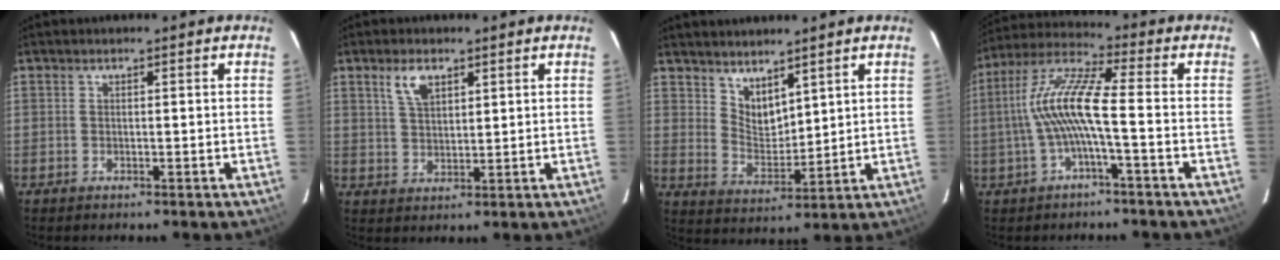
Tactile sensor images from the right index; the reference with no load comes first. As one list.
[{"total": 5.0, "force": [2.8, 2.5, 3.3], "torque": [-0.061, 0.009, 0.056]}, {"total": 6.1, "force": [4.8, 2.8, 2.5], "torque": [-0.038, -0.004, 0.096]}, {"total": 10.7, "force": [-1.5, 1.2, 10.5], "torque": [-0.220, 0.015, -0.030]}]